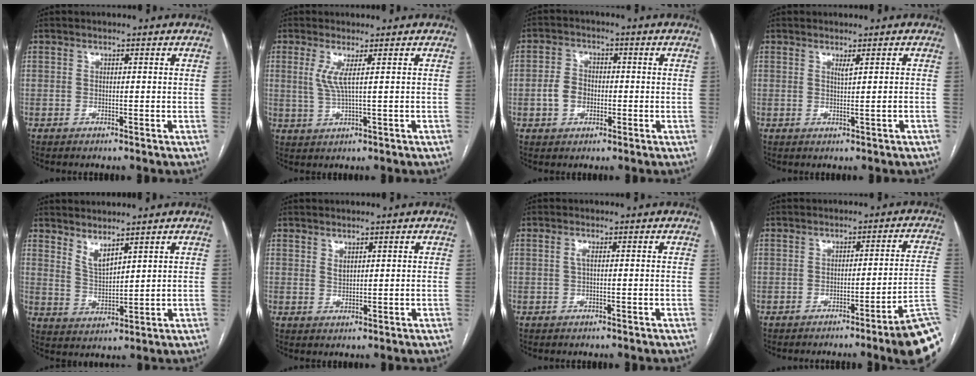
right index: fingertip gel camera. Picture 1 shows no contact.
{"total": 3.4, "force": [1.1, -0.3, 3.2], "torque": [-0.073, -0.001, 0.027]}
{"total": 4.7, "force": [-0.9, 3.6, 2.8], "torque": [-0.060, 0.014, -0.014]}
{"total": 1.4, "force": [0.5, -0.5, 1.2], "torque": [-0.025, -0.004, 0.012]}
{"total": 3.9, "force": [3.2, 0.7, 2.1], "torque": [-0.043, -0.015, 0.073]}
{"total": 1.2, "force": [0.8, 0.6, 0.7], "torque": [-0.010, -0.004, 0.022]}
{"total": 1.0, "force": [0.0, 0.1, 1.0], "torque": [-0.021, 0.000, 0.002]}
{"total": 11.3, "force": [-6.3, -0.8, 9.3], "torque": [-0.048, 0.022, -0.081]}